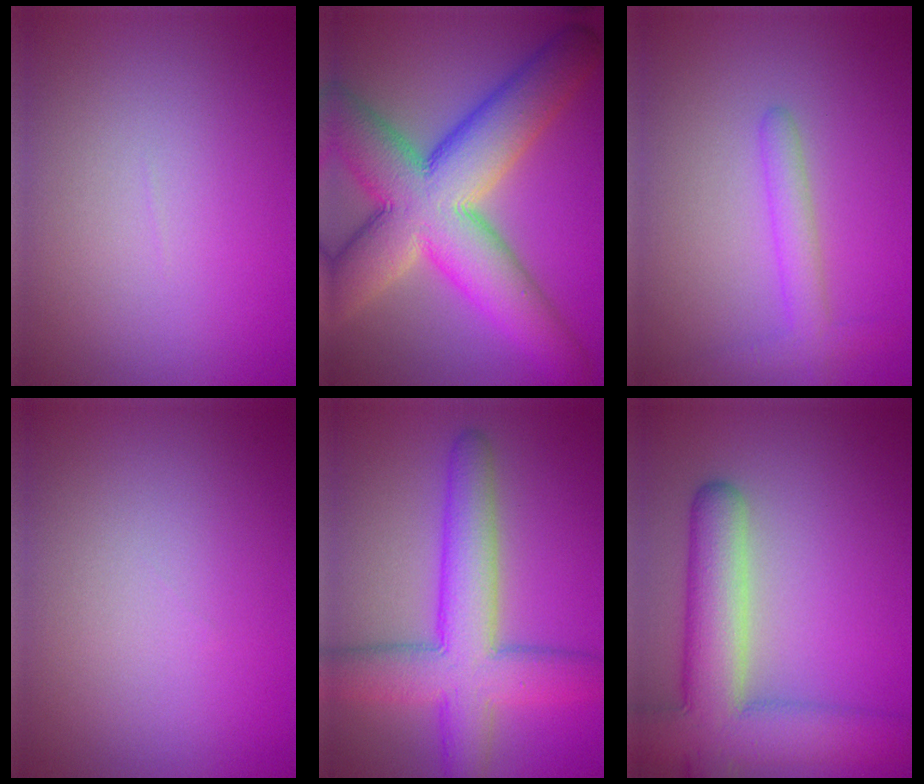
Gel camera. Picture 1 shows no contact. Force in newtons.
{"total": 13.4, "press": 13.3, "slide": 0.8}
{"total": 2.5, "press": 2.5, "slide": 0.2}
{"total": 0.0}
{"total": 8.4, "press": 8.4, "slide": 0.2}
{"total": 9.1, "press": 9.0, "slide": 0.5}